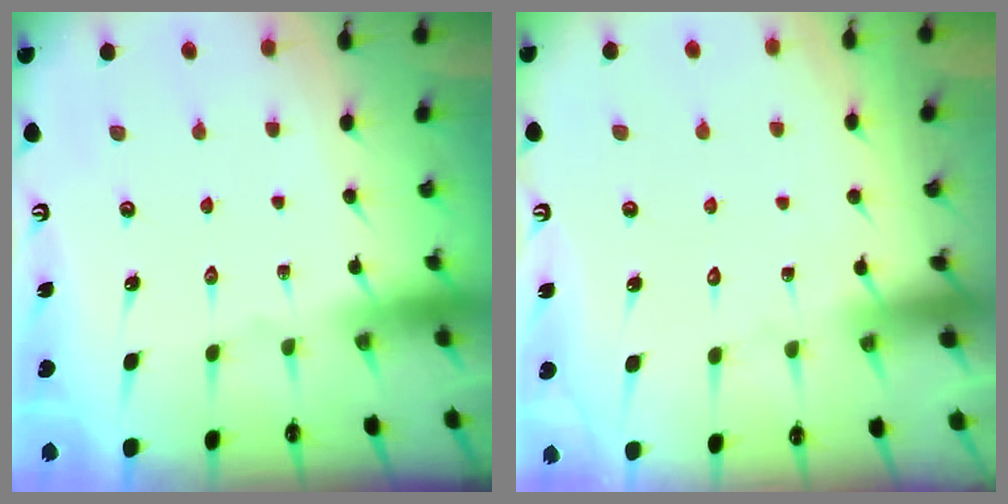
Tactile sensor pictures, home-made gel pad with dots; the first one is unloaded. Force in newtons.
{"total": 5.3, "press": 5.2, "slide": 0.5}